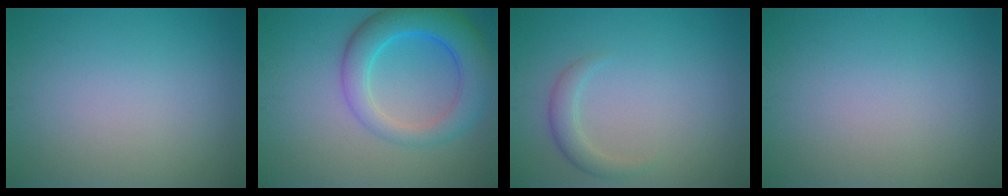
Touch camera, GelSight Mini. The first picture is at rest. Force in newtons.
{"total": 6.4, "press": 6.4, "slide": 0.4}
{"total": 1.8, "press": 1.8, "slide": 0.1}
{"total": 0.0}